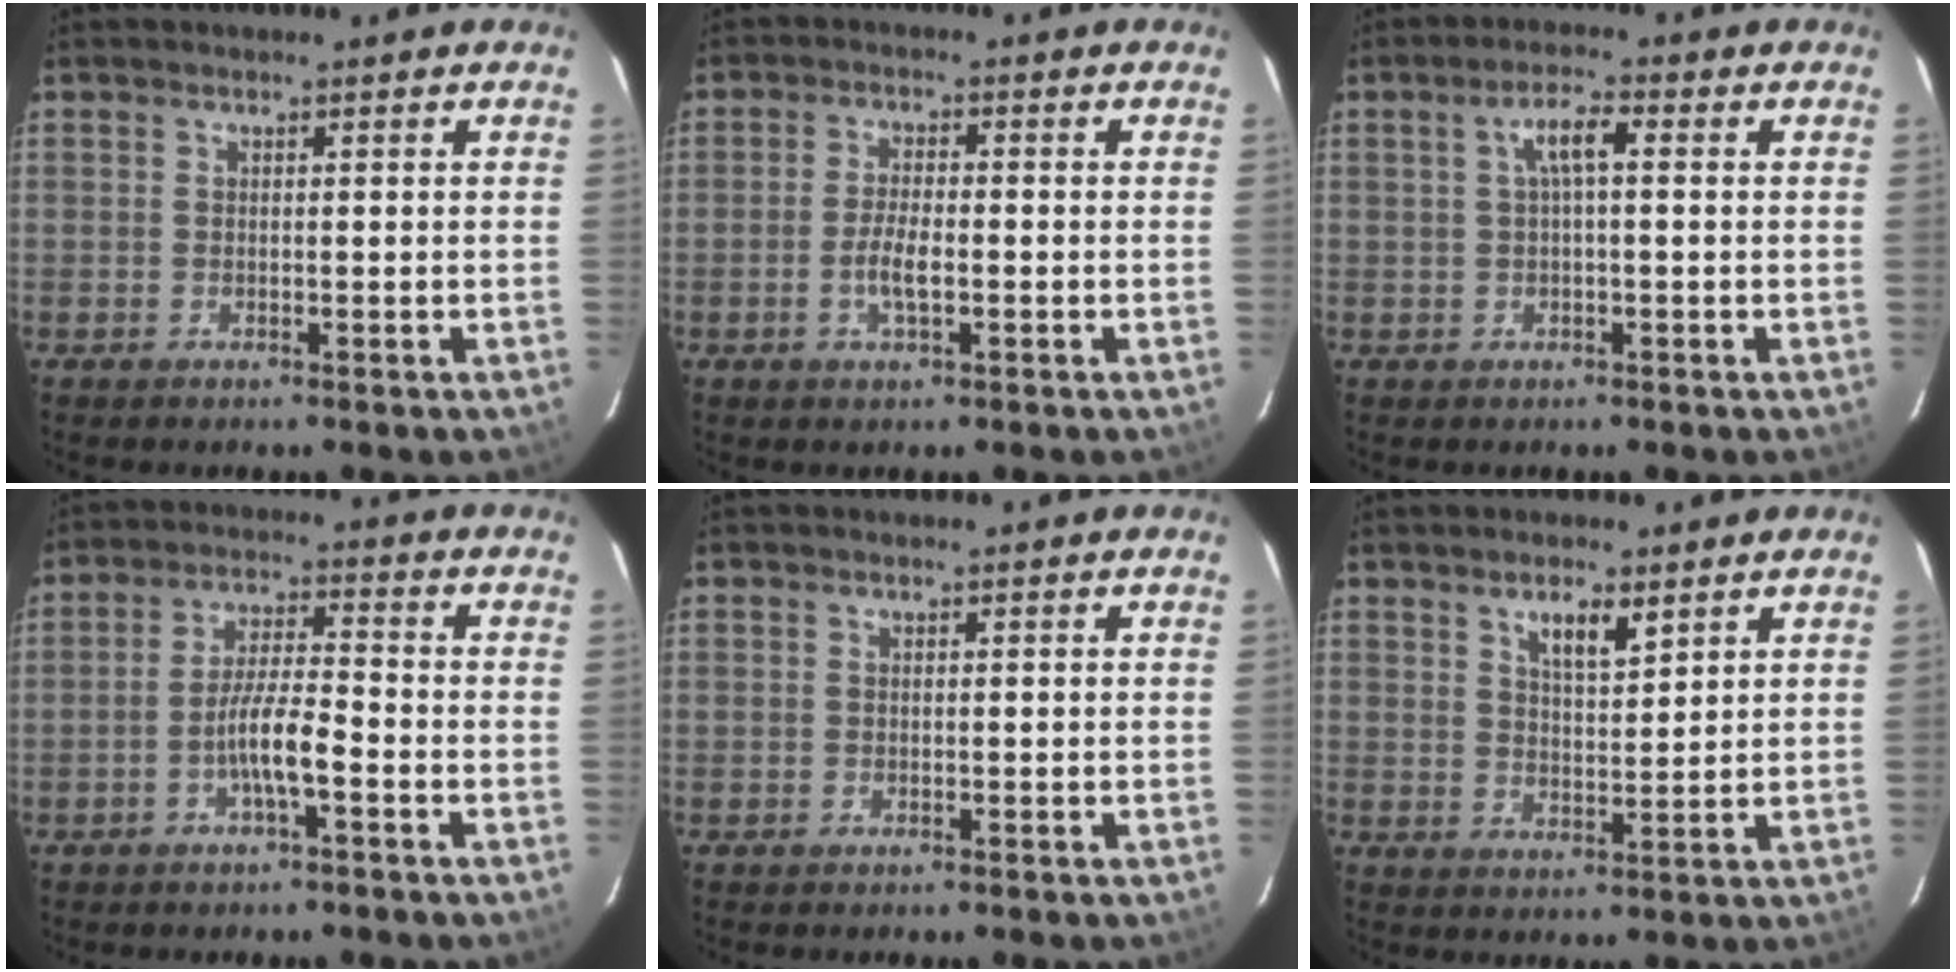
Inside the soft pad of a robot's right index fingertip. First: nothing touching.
{"total": 4.1, "force": [-1.3, 1.3, 3.7], "torque": [-0.075, -0.002, -0.025]}
{"total": 4.0, "force": [0.6, 0.9, 3.9], "torque": [-0.075, 0.012, 0.013]}
{"total": 6.1, "force": [-2.8, 0.7, 5.3], "torque": [-0.104, 0.003, -0.050]}
{"total": 0.0}
{"total": 4.8, "force": [3.0, 1.5, 3.5], "torque": [-0.059, 0.002, 0.054]}